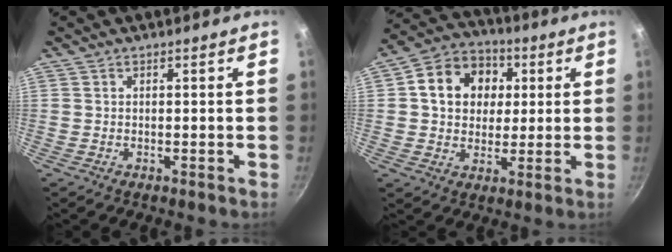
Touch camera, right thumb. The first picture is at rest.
{"total": 13.3, "force": [2.9, 10.9, 7.0], "torque": [-0.093, 0.015, 0.034]}